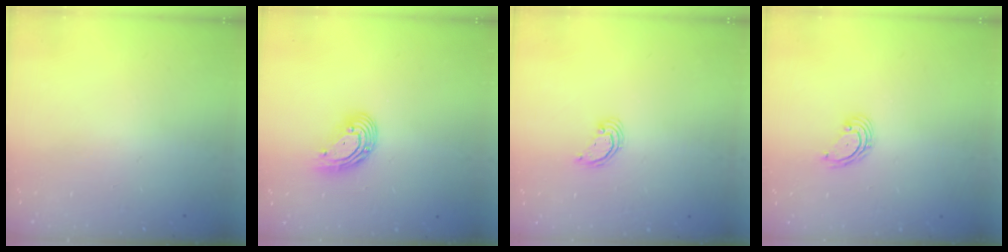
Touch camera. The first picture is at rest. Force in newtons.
{"total": 9.9, "press": 9.8, "slide": 1.2}
{"total": 2.3, "press": 2.3, "slide": 0.2}
{"total": 2.8, "press": 2.8, "slide": 0.3}